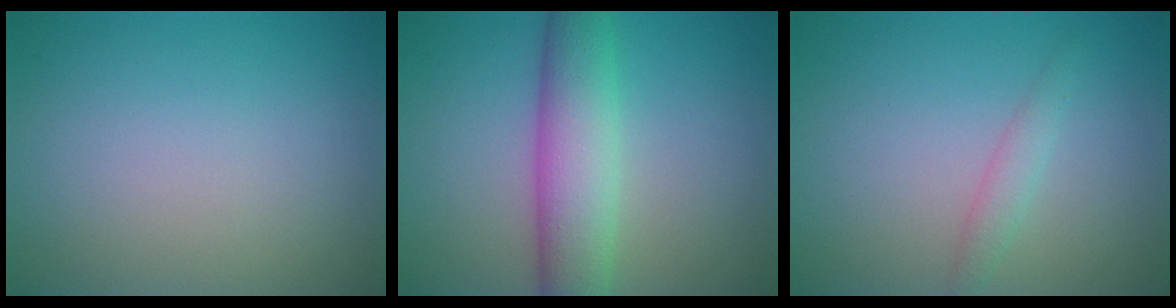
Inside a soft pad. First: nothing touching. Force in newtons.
{"total": 6.1, "press": 6.1, "slide": 0.1}
{"total": 1.4, "press": 1.4, "slide": 0.1}